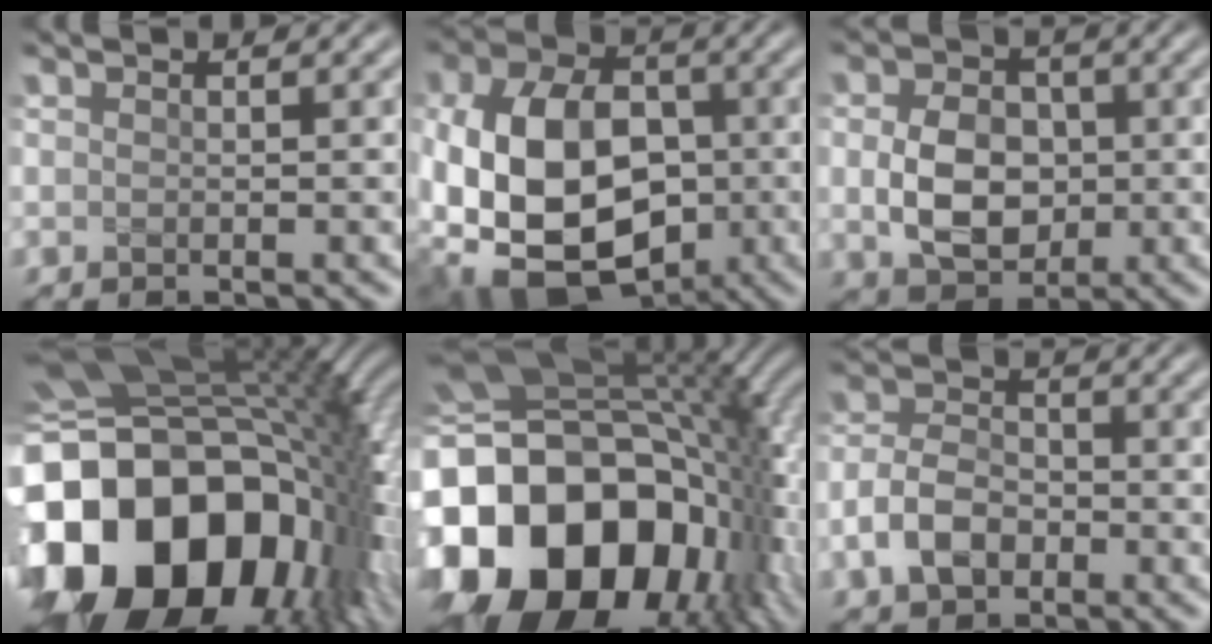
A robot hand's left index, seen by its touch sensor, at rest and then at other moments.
{"total": 15.9, "force": [-3.2, 11.9, 10.0], "torque": [-0.195, -0.032, -0.064]}
{"total": 5.8, "force": [-0.3, 4.3, 3.8], "torque": [-0.075, -0.005, -0.003]}
{"total": 19.3, "force": [-5.7, 13.7, 12.2], "torque": [-0.241, -0.017, -0.103]}
{"total": 21.1, "force": [-5.5, 14.9, 13.9], "torque": [-0.284, -0.033, -0.081]}
{"total": 4.2, "force": [-1.8, 2.9, 2.5], "torque": [-0.053, 0.004, -0.042]}